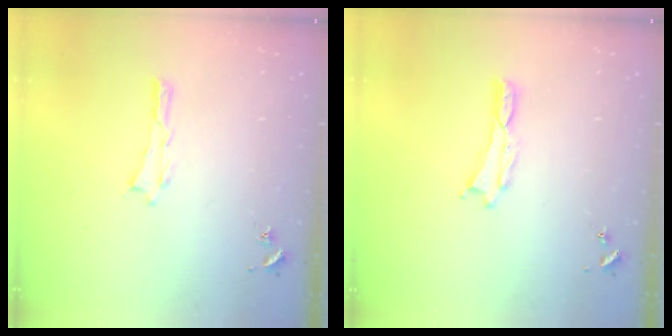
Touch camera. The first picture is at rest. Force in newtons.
{"total": 0.0}